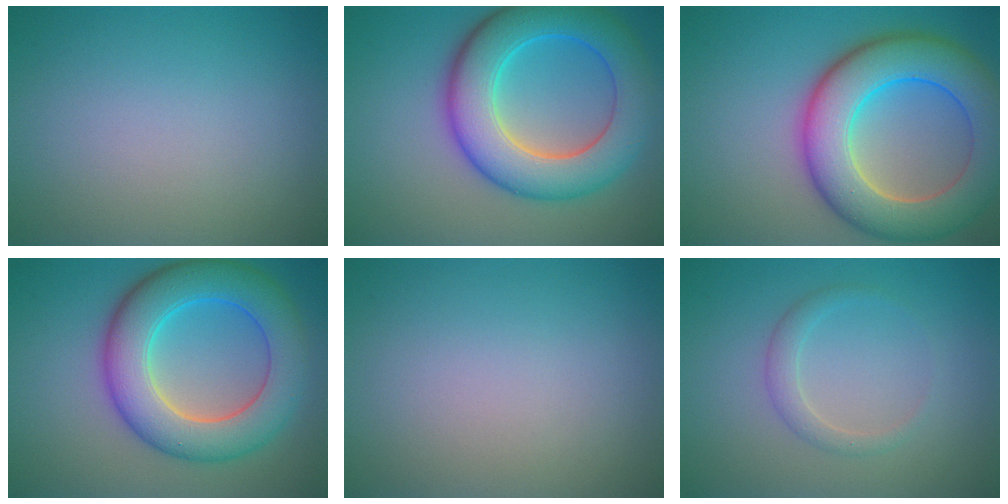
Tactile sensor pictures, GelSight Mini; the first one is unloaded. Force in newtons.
{"total": 9.6, "press": 9.6, "slide": 0.0}
{"total": 10.6, "press": 10.5, "slide": 0.5}
{"total": 9.1, "press": 9.1, "slide": 0.2}
{"total": 0.0}
{"total": 1.7, "press": 1.7, "slide": 0.0}